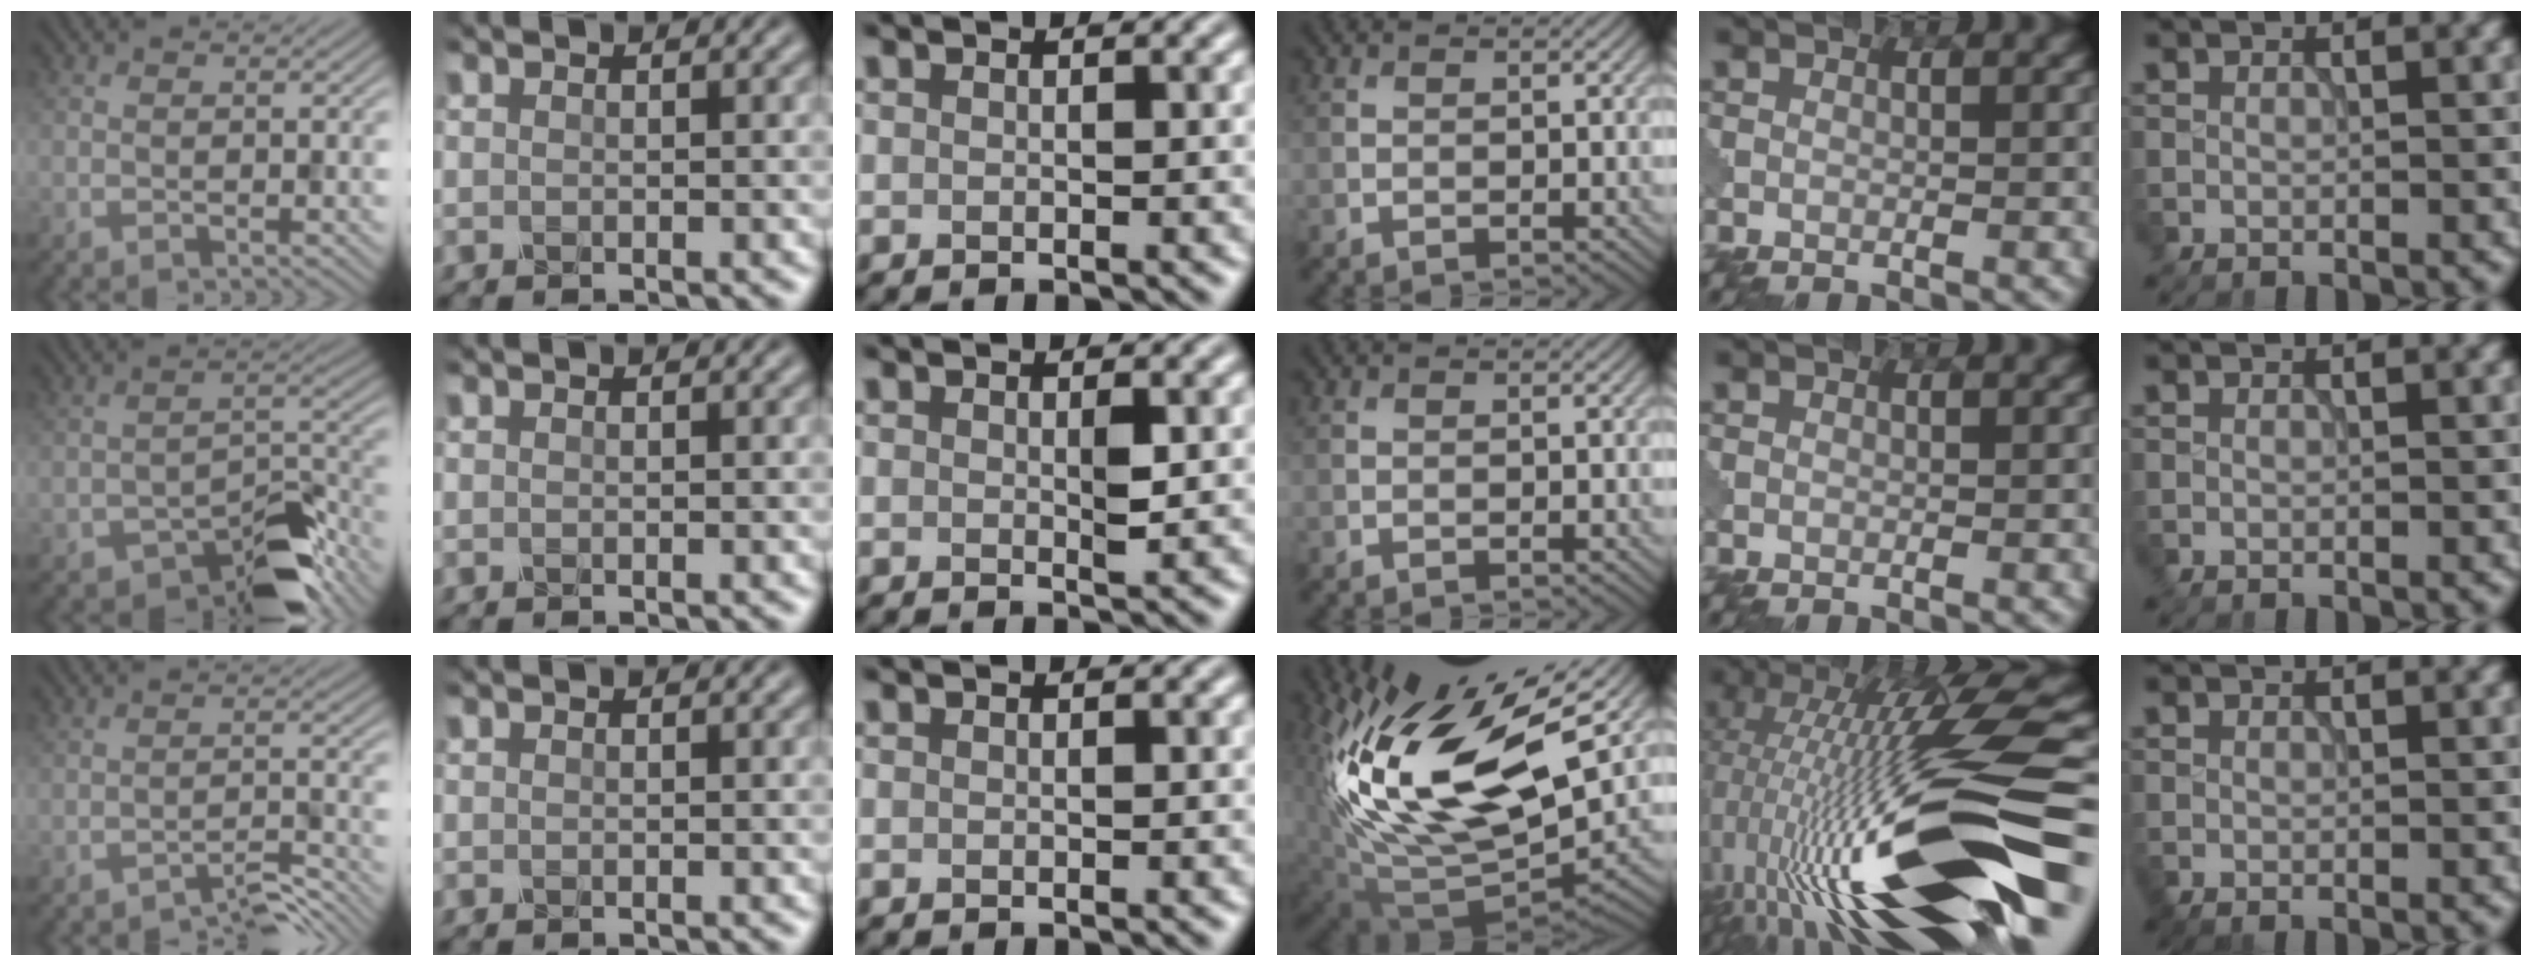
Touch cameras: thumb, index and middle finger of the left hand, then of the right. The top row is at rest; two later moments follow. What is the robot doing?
{"motion": "disassemble", "object": "pitcher"}